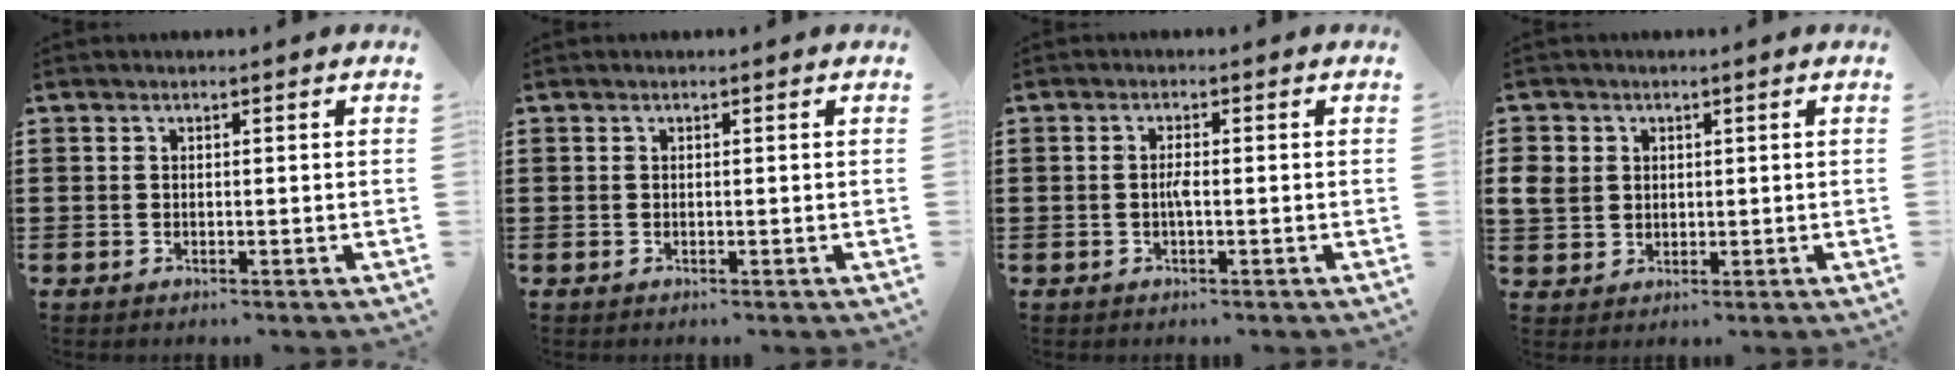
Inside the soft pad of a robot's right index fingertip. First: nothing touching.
{"total": 0.0}
{"total": 1.8, "force": [-0.5, 0.1, 1.7], "torque": [-0.040, -0.004, -0.012]}
{"total": 3.6, "force": [1.0, 3.3, 1.0], "torque": [-0.039, 0.010, 0.017]}